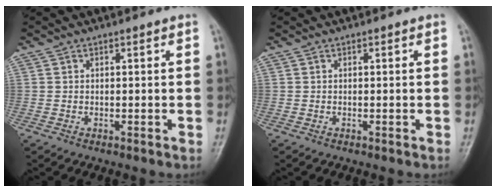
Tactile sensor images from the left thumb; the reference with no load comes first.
{"total": 0.0}